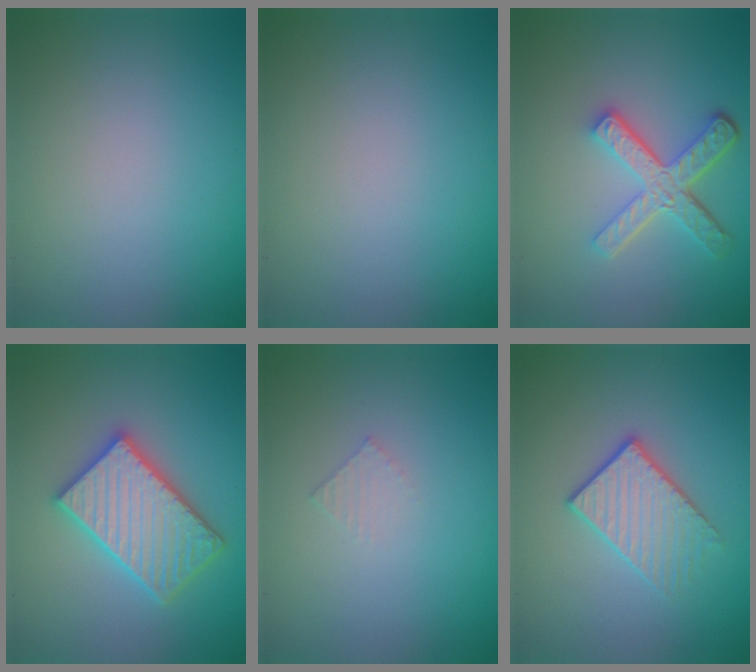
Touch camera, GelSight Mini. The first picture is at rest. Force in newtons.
{"total": 0.0}
{"total": 4.9, "press": 3.6, "slide": 3.3}
{"total": 5.5, "press": 5.5, "slide": 0.8}
{"total": 0.8, "press": 0.8, "slide": 0.1}
{"total": 2.6, "press": 2.3, "slide": 1.2}